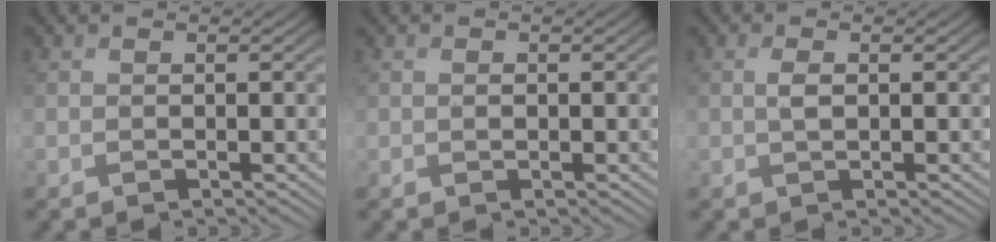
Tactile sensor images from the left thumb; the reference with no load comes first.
{"total": 0.6, "force": [0.0, 0.4, 0.4], "torque": [-0.007, -0.001, 0.000]}
{"total": 1.4, "force": [0.2, 0.6, 1.3], "torque": [-0.029, 0.001, 0.002]}